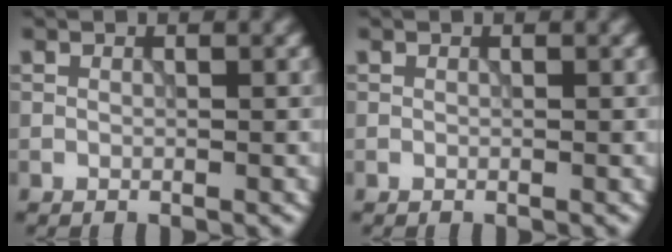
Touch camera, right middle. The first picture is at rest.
{"total": 0.0}